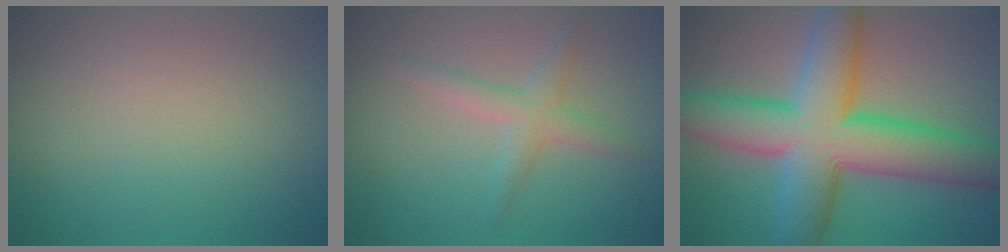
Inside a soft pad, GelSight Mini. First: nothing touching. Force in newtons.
{"total": 2.2, "press": 2.2, "slide": 0.1}
{"total": 11.6, "press": 11.6, "slide": 0.3}